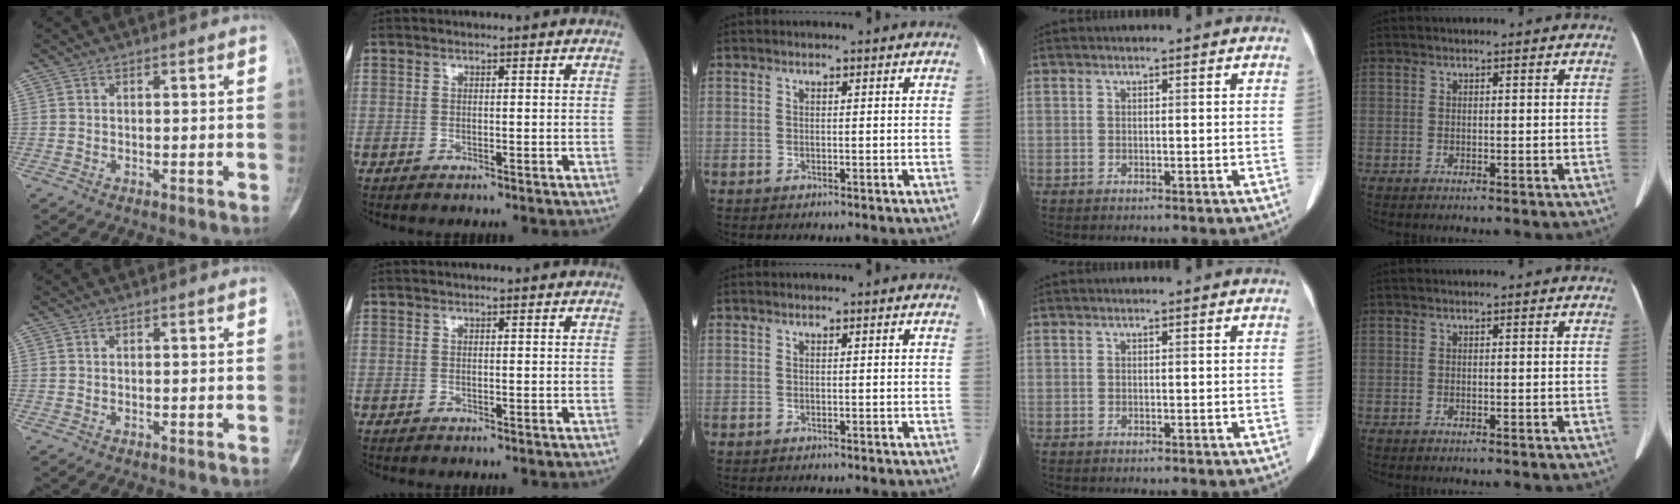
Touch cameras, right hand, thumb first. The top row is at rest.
{}